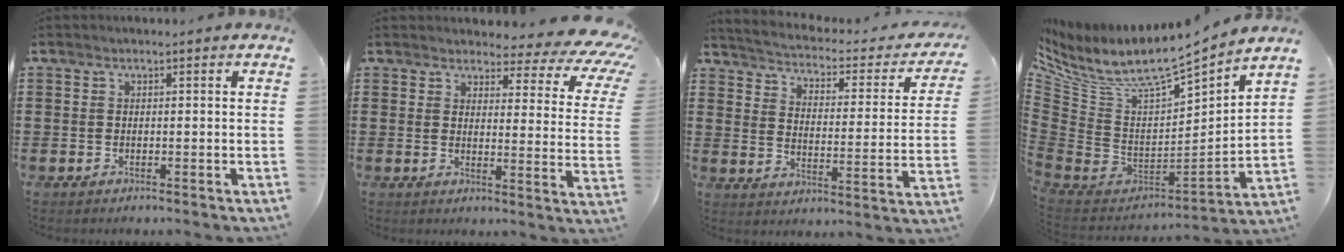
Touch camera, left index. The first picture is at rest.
{"total": 4.7, "force": [3.9, 1.2, 2.4], "torque": [-0.051, -0.026, 0.061]}
{"total": 1.9, "force": [1.7, 0.2, 0.8], "torque": [-0.033, -0.025, 0.019]}
{"total": 8.4, "force": [6.2, 2.4, 5.1], "torque": [-0.127, -0.055, 0.101]}